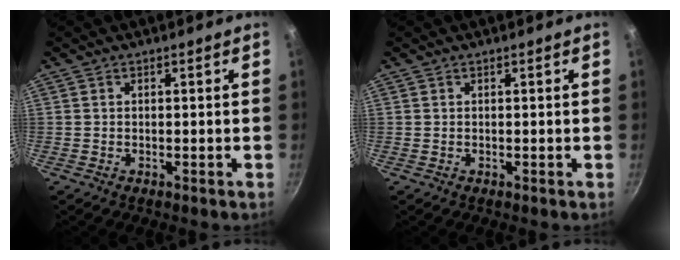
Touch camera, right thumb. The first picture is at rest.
{"total": 0.0}